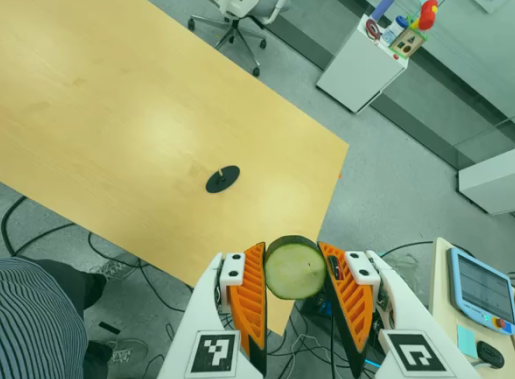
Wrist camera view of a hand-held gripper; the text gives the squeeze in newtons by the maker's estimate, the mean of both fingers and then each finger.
{"total": 9.8, "left": 9.4, "right": 10.1}